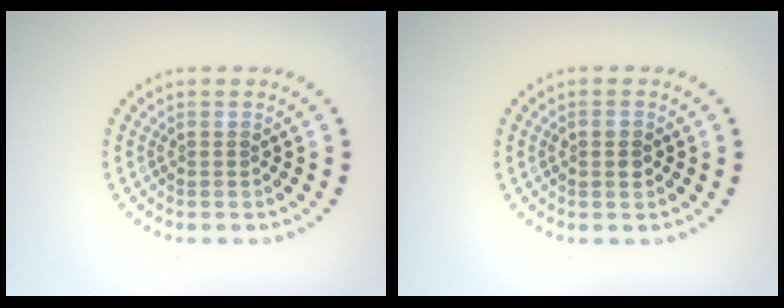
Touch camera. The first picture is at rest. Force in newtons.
{"total": 1.3, "press": 1.3, "slide": 0.1}